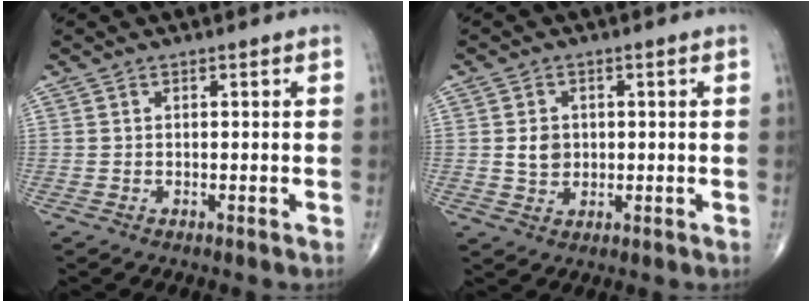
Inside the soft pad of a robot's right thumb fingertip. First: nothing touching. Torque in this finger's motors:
{"motor_torque": [0.17, 0.50, -0.16, -0.34, 0.02]}